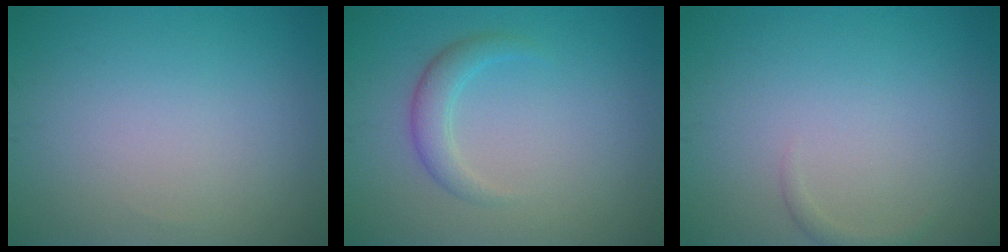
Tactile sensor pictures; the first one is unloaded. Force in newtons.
{"total": 2.2, "press": 2.2, "slide": 0.1}
{"total": 0.7, "press": 0.7, "slide": 0.0}